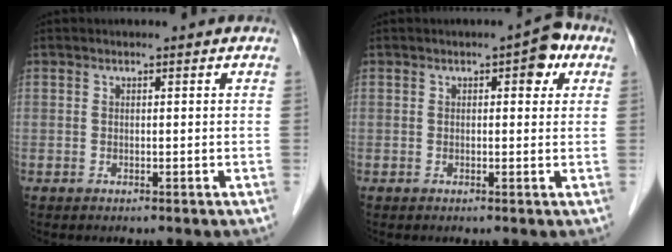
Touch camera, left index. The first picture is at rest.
{"total": 3.7, "force": [1.5, 1.6, 2.9], "torque": [-0.028, 0.016, 0.011]}